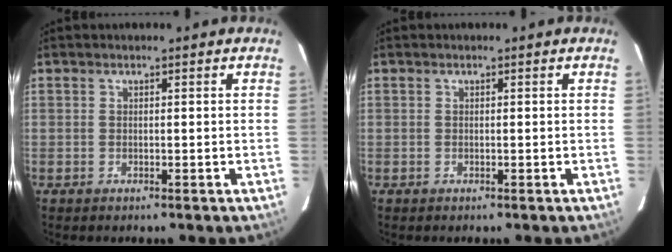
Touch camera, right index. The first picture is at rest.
{"total": 0.0}